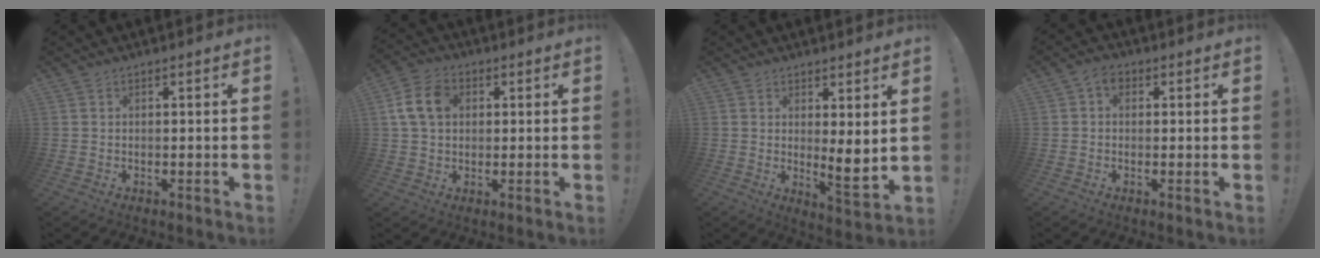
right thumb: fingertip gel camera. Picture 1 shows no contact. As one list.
[{"total": 10.6, "force": [2.4, 7.9, 6.7], "torque": [-0.113, 0.014, 0.049]}, {"total": 6.3, "force": [1.9, 1.0, 5.9], "torque": [-0.061, -0.040, 0.033]}, {"total": 3.7, "force": [0.5, 2.8, 2.4], "torque": [-0.040, 0.003, 0.010]}]